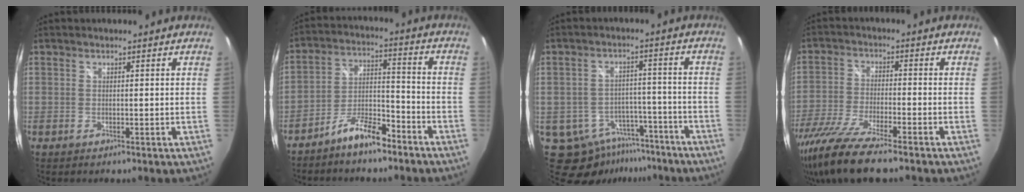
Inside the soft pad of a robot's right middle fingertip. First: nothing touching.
{"total": 8.1, "force": [-6.5, 2.1, 4.3], "torque": [-0.090, 0.026, -0.117]}
{"total": 12.0, "force": [-8.5, 7.5, 3.9], "torque": [-0.087, 0.004, -0.100]}
{"total": 14.4, "force": [-11.2, 1.8, 8.8], "torque": [-0.194, -0.044, -0.209]}